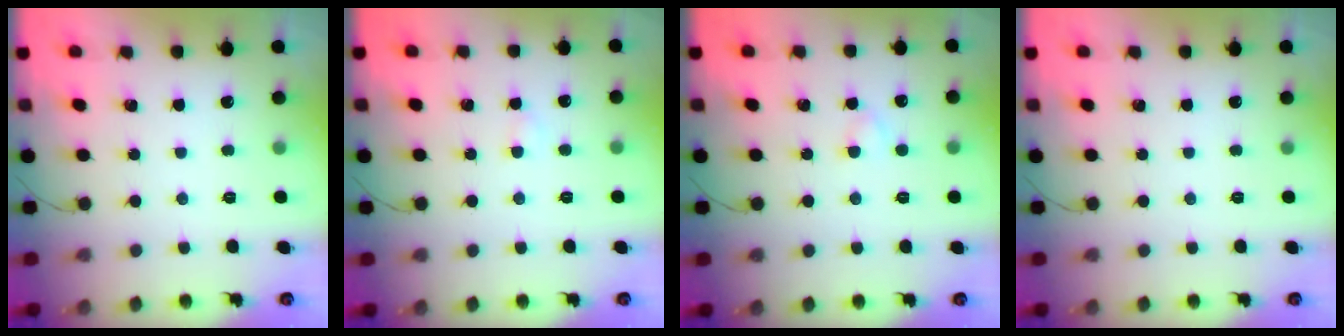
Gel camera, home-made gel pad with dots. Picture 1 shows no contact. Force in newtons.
{"total": 2.0, "press": 1.8, "slide": 0.8}
{"total": 2.0, "press": 1.8, "slide": 0.9}
{"total": 0.0}